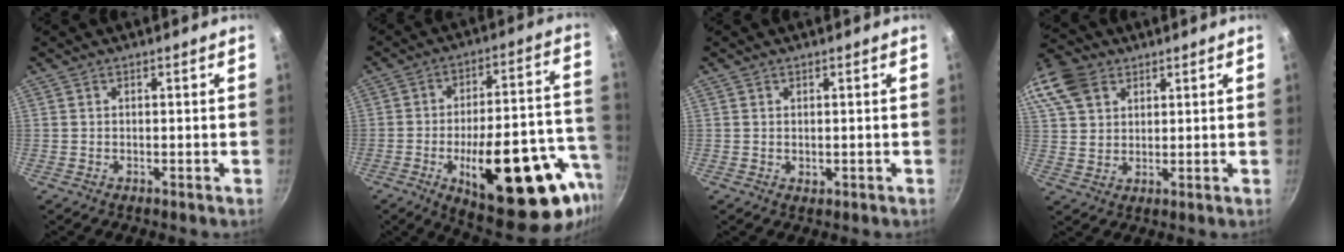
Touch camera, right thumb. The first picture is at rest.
{"total": 27.7, "force": [-9.8, 10.9, 23.5], "torque": [-0.292, 0.031, -0.127]}
{"total": 0.8, "force": [0.1, 0.5, 0.5], "torque": [-0.006, -0.003, 0.002]}
{"total": 14.9, "force": [7.4, 10.8, 7.2], "torque": [-0.160, 0.009, 0.139]}